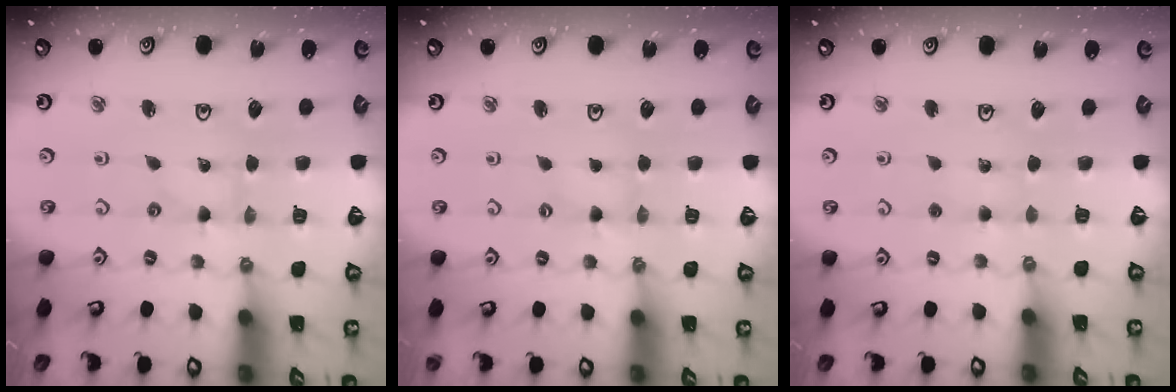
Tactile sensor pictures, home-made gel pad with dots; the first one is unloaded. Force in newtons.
{"total": 0.0}
{"total": 3.0, "press": 3.0, "slide": 0.3}